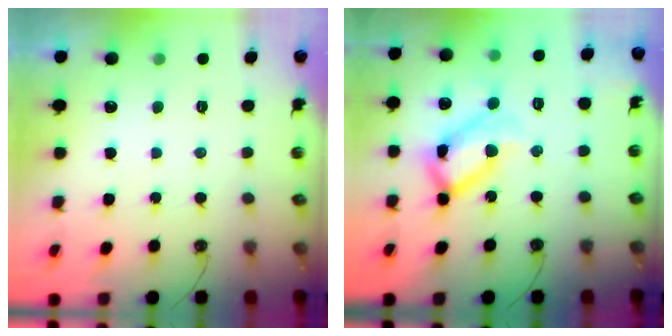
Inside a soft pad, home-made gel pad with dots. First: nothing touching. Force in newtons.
{"total": 17.1, "press": 17.0, "slide": 1.6}